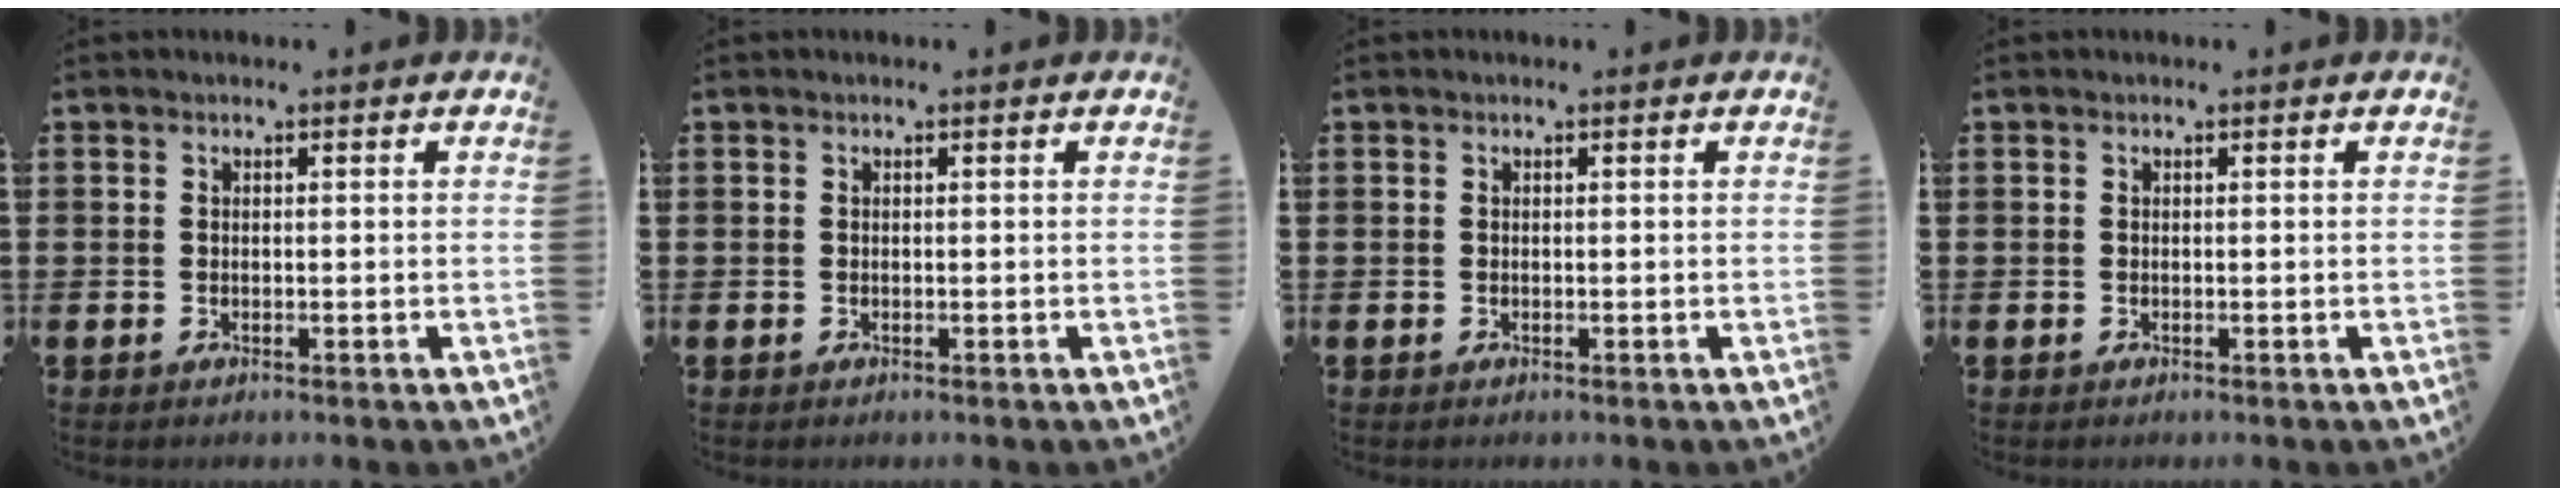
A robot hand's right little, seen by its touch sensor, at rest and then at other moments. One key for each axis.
{"total": 0.0}
{"total": 0.0}
{"total": 0.0}